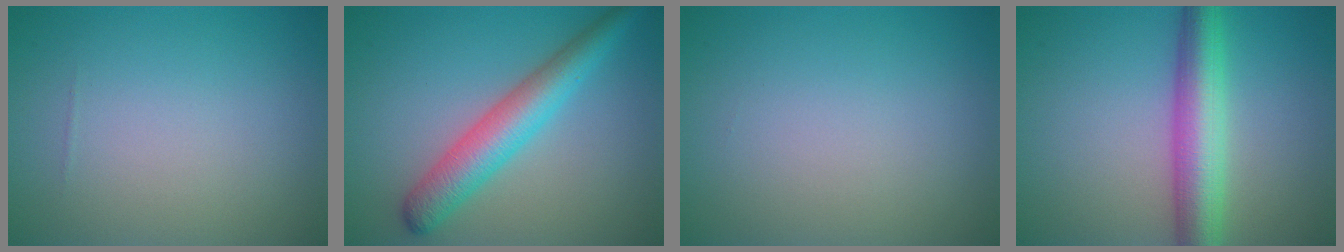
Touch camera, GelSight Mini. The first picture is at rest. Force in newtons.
{"total": 5.1, "press": 5.1, "slide": 0.1}
{"total": 0.0}
{"total": 6.0, "press": 6.0, "slide": 0.1}